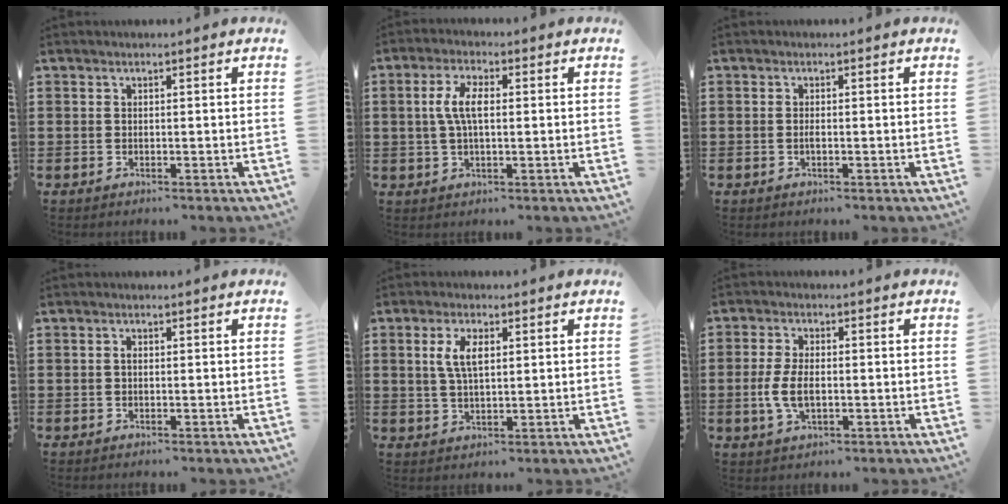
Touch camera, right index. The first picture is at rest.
{"total": 5.5, "force": [0.4, 2.2, 5.1], "torque": [-0.115, 0.002, 0.000]}
{"total": 0.9, "force": [-0.3, 0.1, 0.8], "torque": [-0.017, -0.005, -0.004]}
{"total": 0.6, "force": [0.0, 0.3, 0.6], "torque": [-0.013, -0.001, -0.001]}
{"total": 4.7, "force": [1.3, 1.9, 4.1], "torque": [-0.087, 0.008, 0.020]}
{"total": 5.2, "force": [-0.7, 2.5, 4.5], "torque": [-0.107, -0.006, -0.019]}